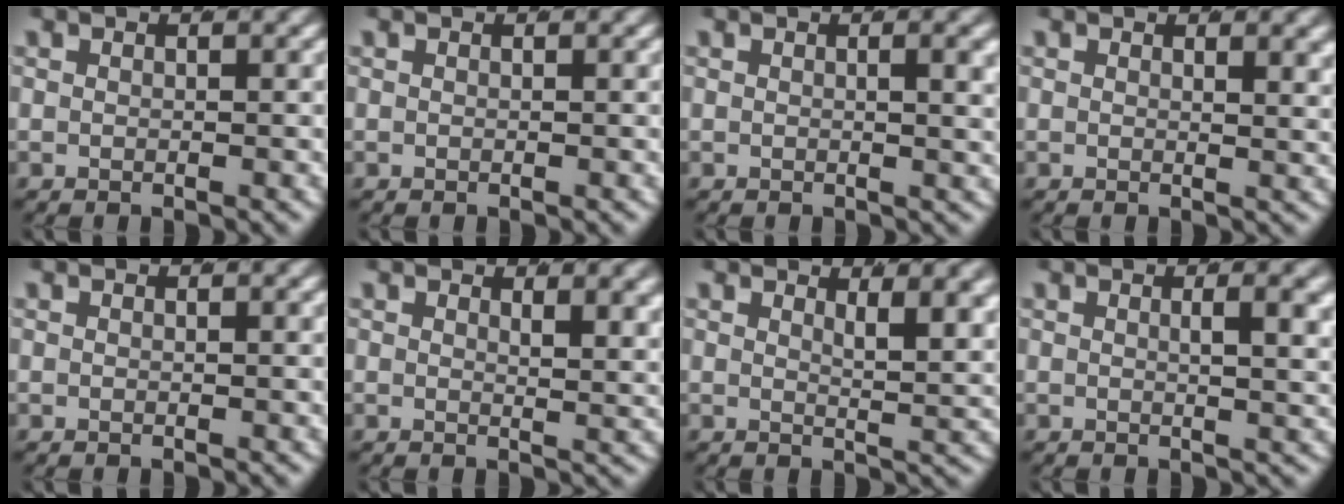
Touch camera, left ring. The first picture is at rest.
{"total": 0.0}
{"total": 1.2, "force": [0.3, -0.3, 1.1], "torque": [-0.013, -0.001, 0.005]}
{"total": 1.0, "force": [0.8, -0.1, 0.6], "torque": [-0.006, -0.008, 0.012]}
{"total": 0.0}
{"total": 1.9, "force": [1.5, -0.2, 1.1], "torque": [-0.013, -0.015, 0.027]}
{"total": 3.1, "force": [2.1, -0.1, 2.3], "torque": [-0.028, -0.017, 0.037]}
{"total": 2.0, "force": [0.6, -0.4, 1.8], "torque": [-0.021, -0.004, 0.013]}